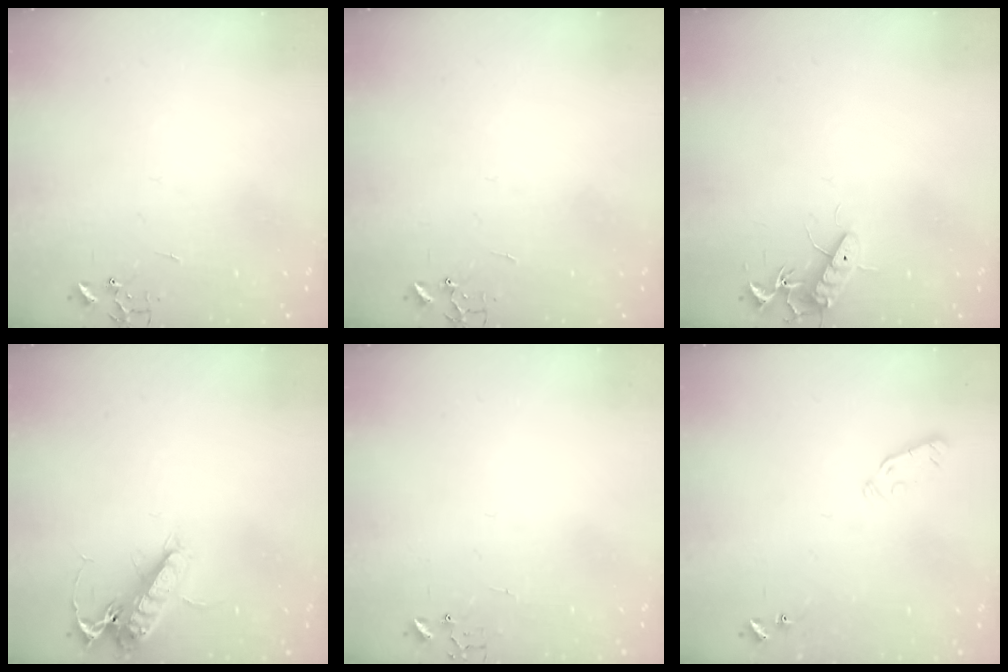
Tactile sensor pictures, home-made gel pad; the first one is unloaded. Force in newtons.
{"total": 0.0}
{"total": 11.5, "press": 11.5, "slide": 1.0}
{"total": 13.8, "press": 13.8, "slide": 1.2}
{"total": 4.2, "press": 4.2, "slide": 0.3}
{"total": 4.1, "press": 4.0, "slide": 0.7}